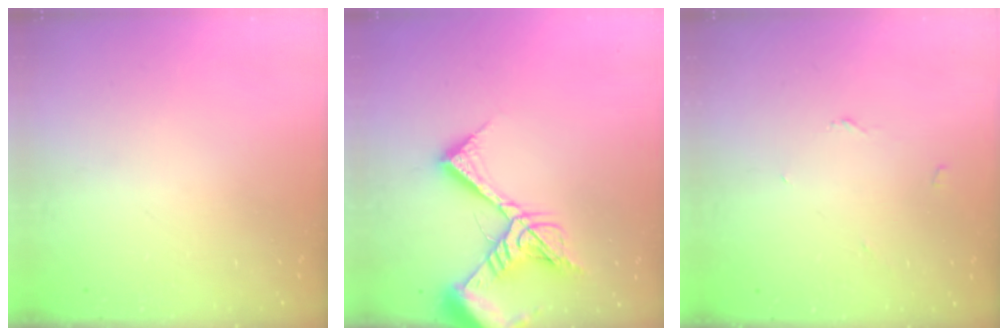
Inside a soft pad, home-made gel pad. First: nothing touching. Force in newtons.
{"total": 14.4, "press": 14.3, "slide": 1.6}
{"total": 2.7, "press": 2.7, "slide": 0.3}